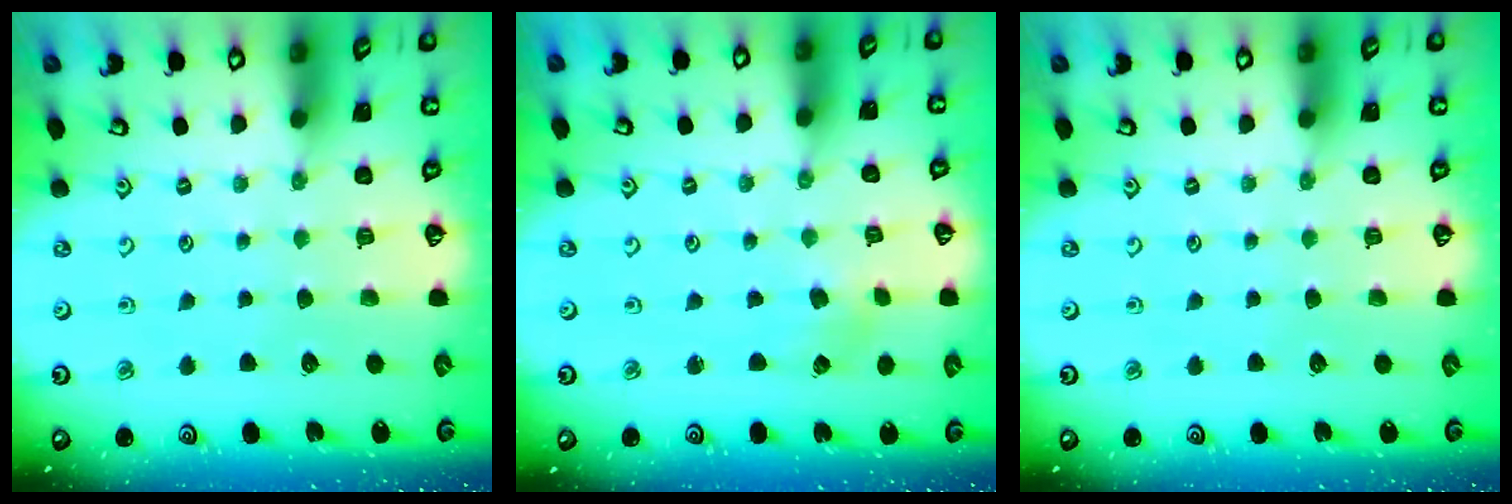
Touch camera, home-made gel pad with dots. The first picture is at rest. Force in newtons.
{"total": 3.6, "press": 3.5, "slide": 0.7}
{"total": 0.0}